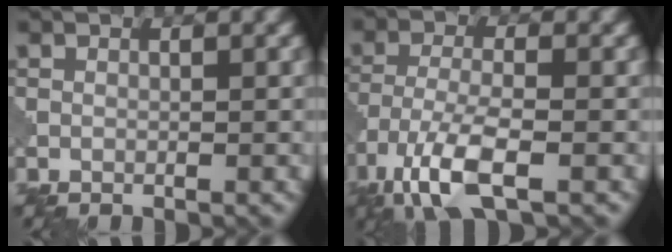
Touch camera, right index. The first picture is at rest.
{"total": 7.0, "force": [-4.0, 2.0, 5.3], "torque": [-0.114, -0.006, -0.086]}